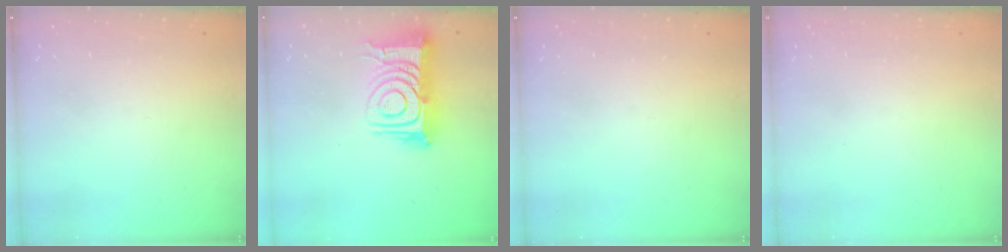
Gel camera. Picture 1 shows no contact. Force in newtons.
{"total": 16.5, "press": 16.4, "slide": 1.5}
{"total": 0.0}
{"total": 1.7, "press": 1.7, "slide": 0.1}